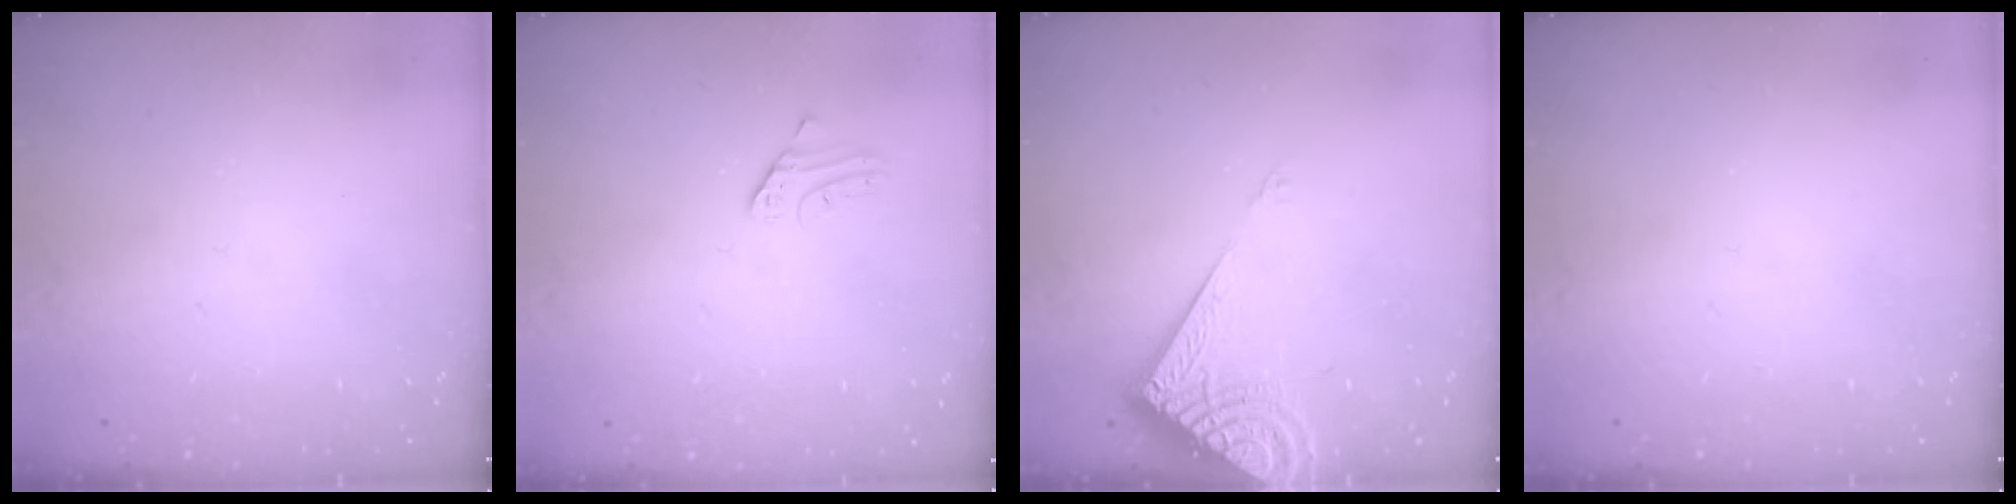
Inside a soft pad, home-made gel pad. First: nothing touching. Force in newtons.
{"total": 2.3, "press": 2.3, "slide": 0.2}
{"total": 8.3, "press": 8.2, "slide": 1.1}
{"total": 0.0}